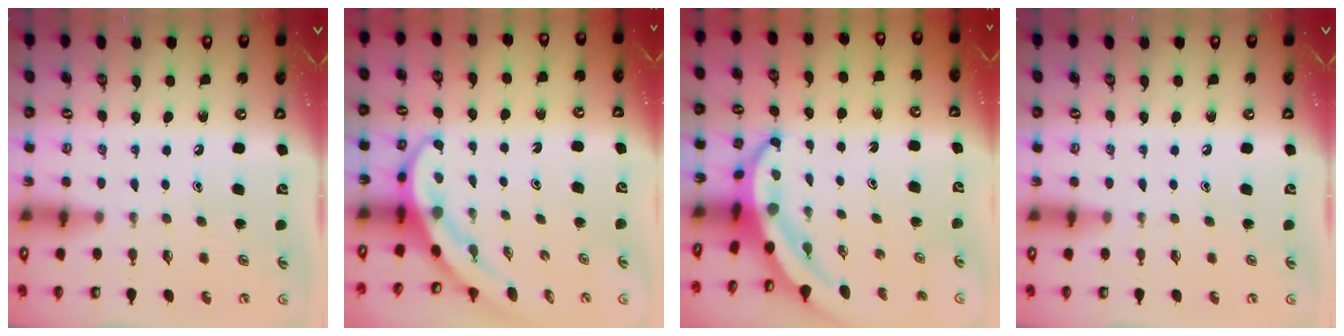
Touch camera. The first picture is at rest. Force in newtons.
{"total": 3.8, "press": 3.8, "slide": 0.7}
{"total": 5.2, "press": 5.2, "slide": 0.6}
{"total": 0.0}